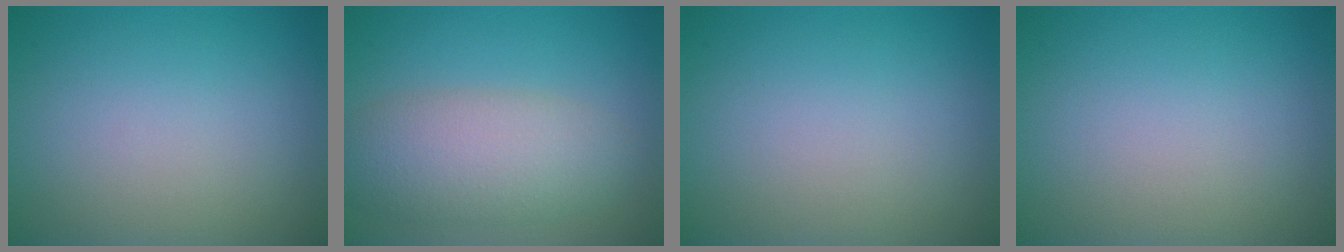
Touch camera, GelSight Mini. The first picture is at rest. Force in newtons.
{"total": 5.7, "press": 5.7, "slide": 0.3}
{"total": 0.0}
{"total": 0.0}